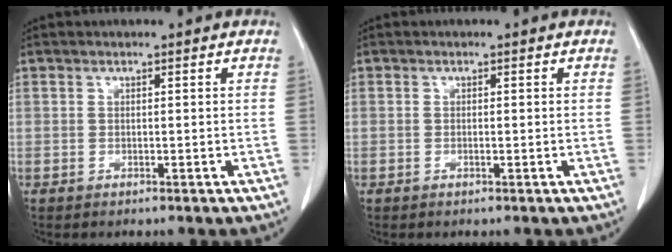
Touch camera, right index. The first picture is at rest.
{"total": 0.0}